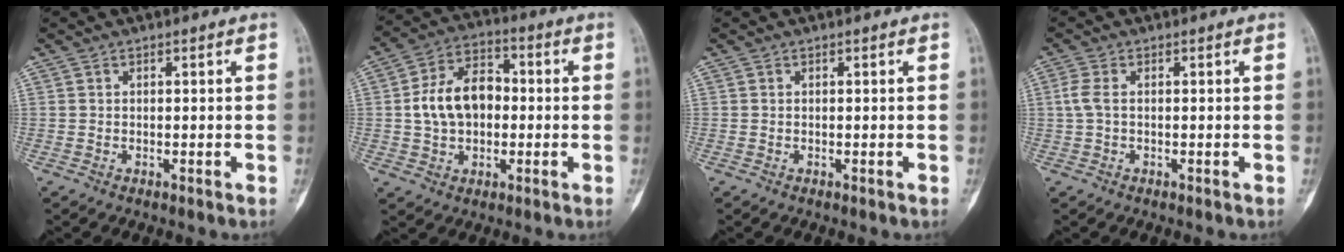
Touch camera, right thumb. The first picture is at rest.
{"total": 11.9, "force": [0.0, 8.2, 8.6], "torque": [-0.133, 0.025, -0.007]}
{"total": 0.0}
{"total": 2.5, "force": [0.0, 1.2, 2.2], "torque": [-0.059, 0.002, -0.003]}